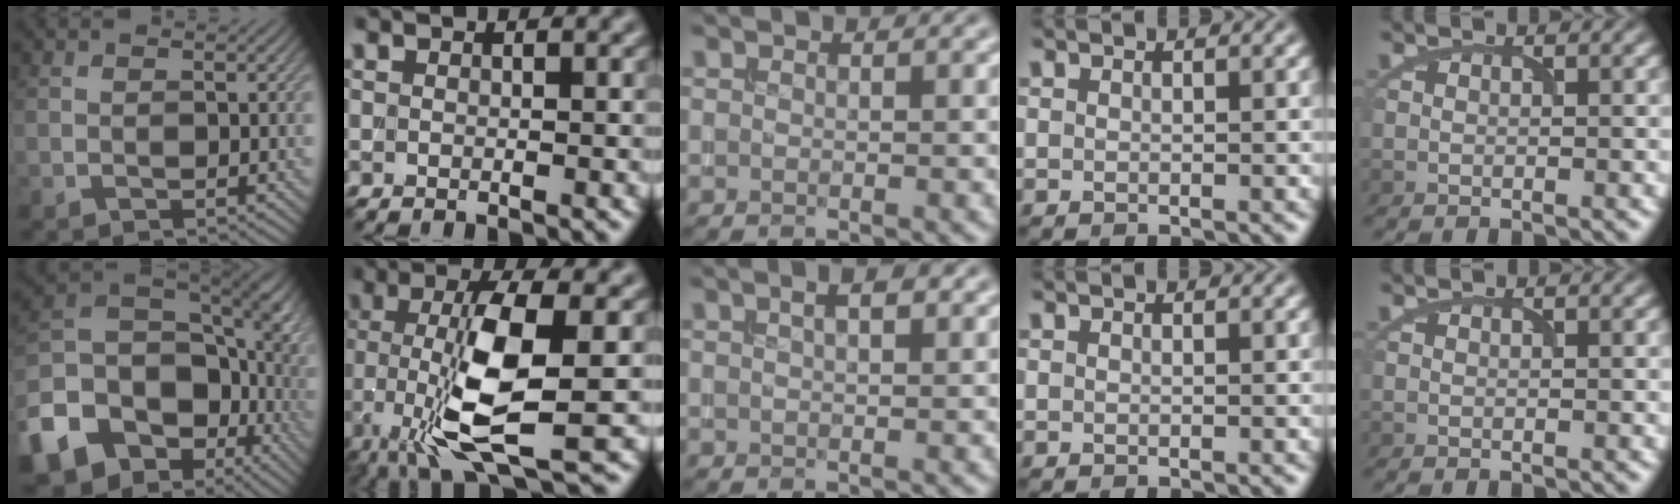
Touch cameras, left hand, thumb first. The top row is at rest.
{"thumb": {"total": 20.0, "force": [-8.1, 15.5, 9.7], "torque": [-0.241, -0.035, -0.122]}, "index": {"total": 9.6, "force": [-2.2, 2.6, 8.9], "torque": [-0.177, -0.005, -0.042]}, "middle": {"total": 2.4, "force": [1.3, 0.7, 1.9], "torque": [-0.016, 0.003, 0.016]}}